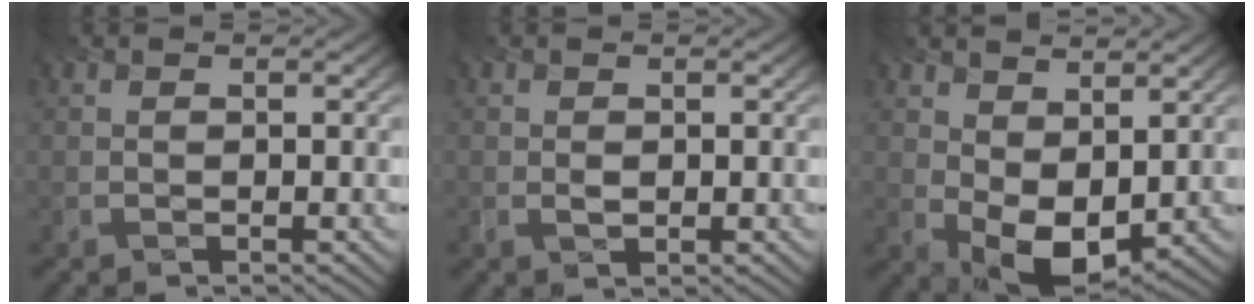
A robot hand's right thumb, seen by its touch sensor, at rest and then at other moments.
{"total": 0.6, "force": [-0.2, 0.4, 0.4], "torque": [-0.011, 0.003, 0.002]}
{"total": 8.1, "force": [1.6, 4.8, 6.3], "torque": [-0.124, -0.007, 0.039]}